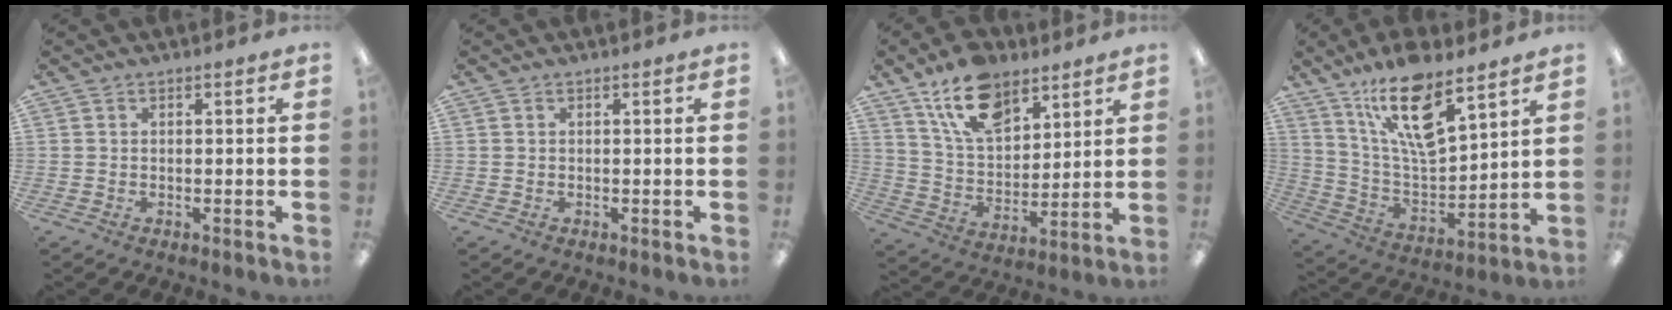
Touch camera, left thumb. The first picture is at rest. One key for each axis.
{"total": 0.0}
{"total": 15.1, "fx": 9.8, "fy": 8.3, "fz": 7.9, "tx": -0.141, "ty": -0.036, "tz": 0.182}
{"total": 17.5, "fx": 12.0, "fy": 5.5, "fz": 11.5, "tx": -0.217, "ty": -0.067, "tz": 0.202}